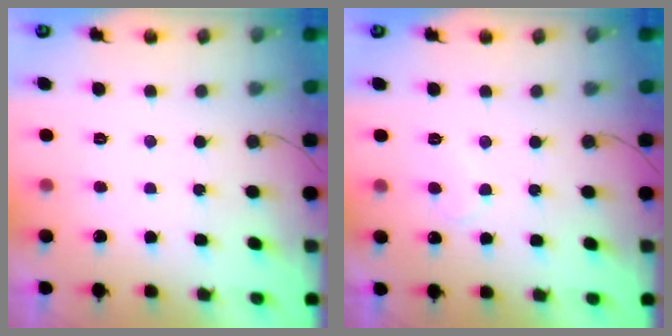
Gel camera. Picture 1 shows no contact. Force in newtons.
{"total": 6.9, "press": 6.9, "slide": 0.5}